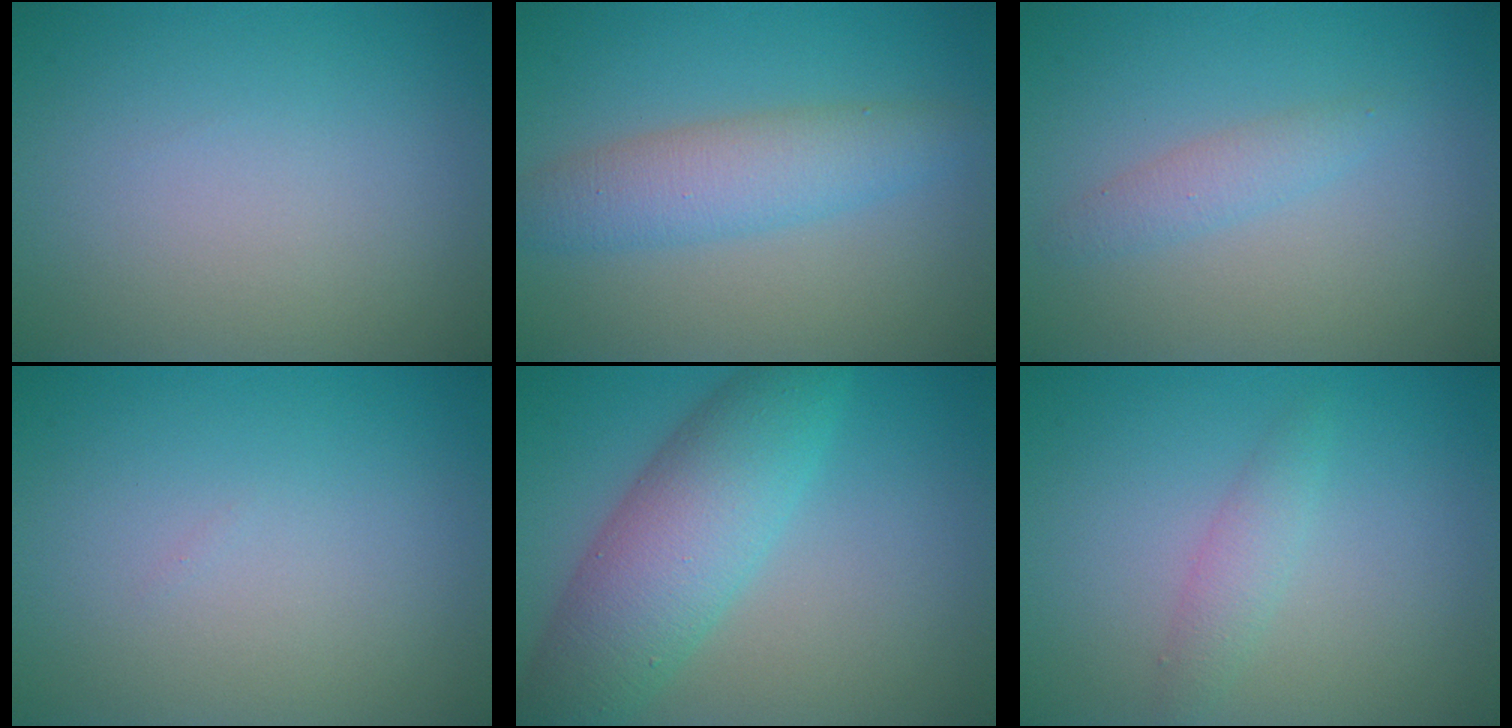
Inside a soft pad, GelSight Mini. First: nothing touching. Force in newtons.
{"total": 4.2, "press": 4.2, "slide": 0.1}
{"total": 1.6, "press": 1.6, "slide": 0.1}
{"total": 0.0}
{"total": 7.3, "press": 7.3, "slide": 0.2}
{"total": 1.6, "press": 1.6, "slide": 0.0}